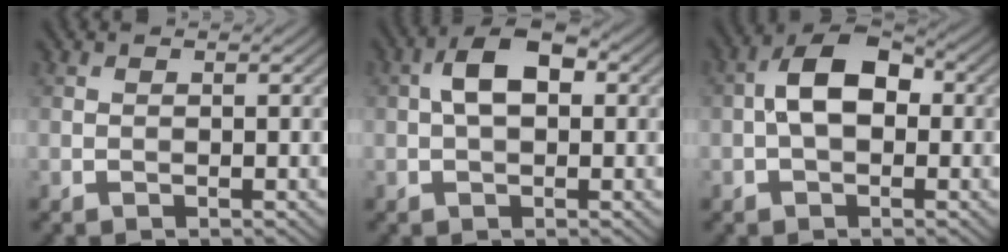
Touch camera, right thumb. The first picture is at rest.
{"total": 5.3, "force": [0.7, 2.9, 4.4], "torque": [-0.079, 0.009, 0.005]}
{"total": 6.4, "force": [0.0, 3.9, 5.1], "torque": [-0.092, 0.014, -0.010]}